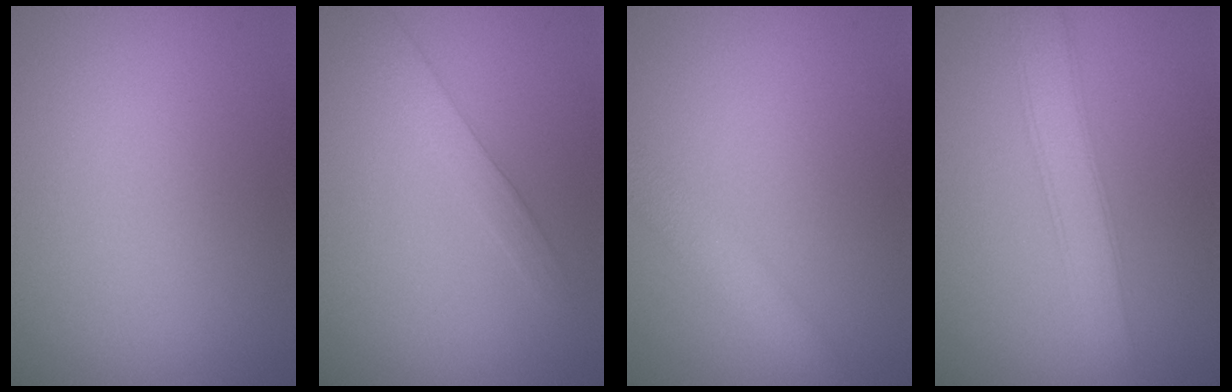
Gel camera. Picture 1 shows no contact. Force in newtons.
{"total": 2.0, "press": 2.0, "slide": 0.1}
{"total": 2.6, "press": 2.6, "slide": 0.2}
{"total": 3.5, "press": 3.5, "slide": 0.1}